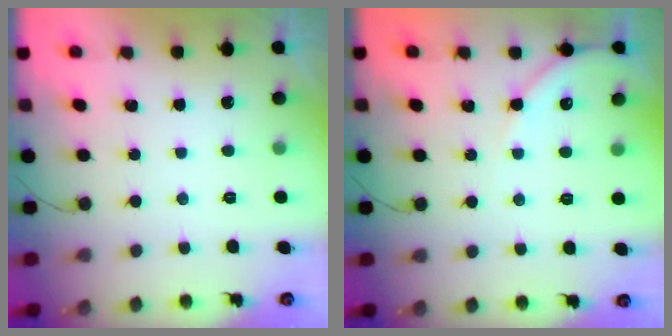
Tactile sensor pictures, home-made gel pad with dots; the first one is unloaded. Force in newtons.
{"total": 6.7, "press": 6.7, "slide": 0.8}